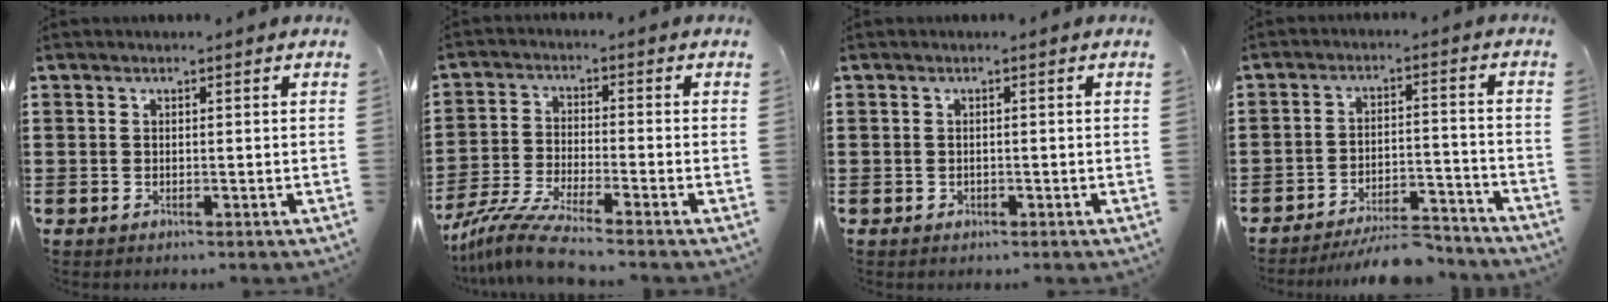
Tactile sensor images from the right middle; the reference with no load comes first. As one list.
[{"total": 6.6, "force": [-5.7, -0.2, 3.3], "torque": [-0.084, -0.020, -0.115]}, {"total": 0.5, "force": [-0.1, 0.5, 0.2], "torque": [-0.005, 0.001, -0.003]}, {"total": 6.9, "force": [-6.3, 1.0, 2.8], "torque": [-0.043, 0.009, -0.118]}]